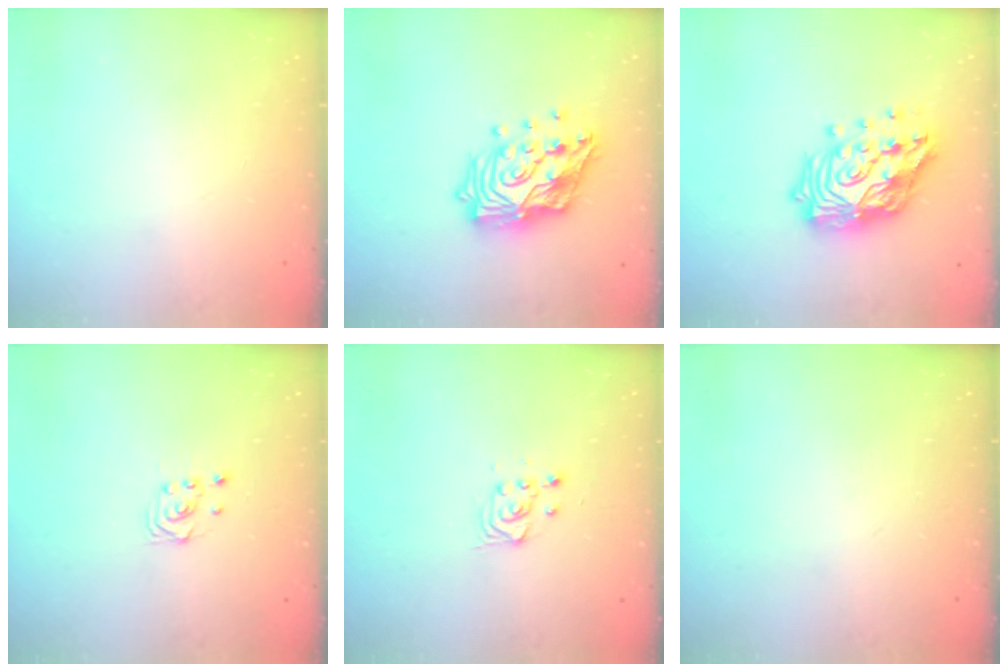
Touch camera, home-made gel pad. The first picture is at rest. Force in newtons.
{"total": 17.5, "press": 17.3, "slide": 2.1}
{"total": 18.5, "press": 18.4, "slide": 2.2}
{"total": 2.9, "press": 2.6, "slide": 1.4}
{"total": 3.6, "press": 3.3, "slide": 1.4}
{"total": 0.0}